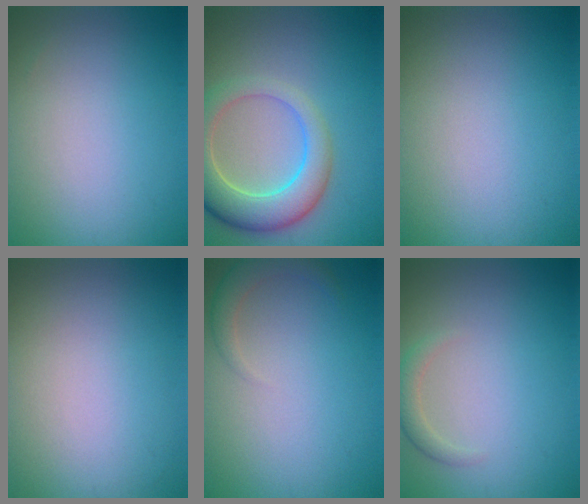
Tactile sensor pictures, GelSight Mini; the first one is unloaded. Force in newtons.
{"total": 6.3, "press": 6.3, "slide": 0.6}
{"total": 0.0}
{"total": 0.0}
{"total": 1.8, "press": 1.8, "slide": 0.1}
{"total": 1.4, "press": 1.4, "slide": 0.1}